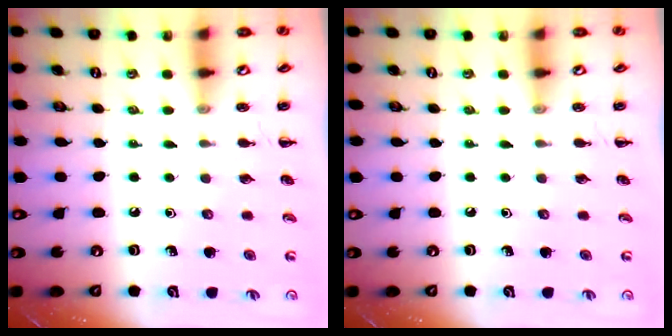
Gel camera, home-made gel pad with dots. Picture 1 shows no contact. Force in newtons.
{"total": 0.0}